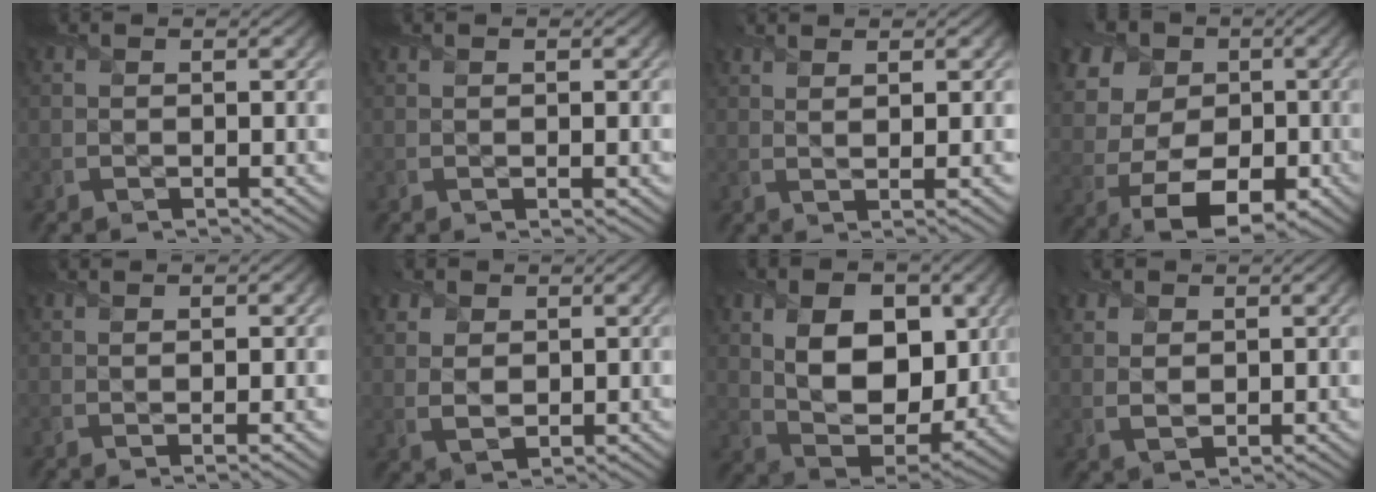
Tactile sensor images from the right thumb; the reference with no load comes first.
{"total": 0.8, "force": [0.2, 0.1, 0.8], "torque": [-0.014, 0.000, 0.004]}
{"total": 3.8, "force": [1.5, 0.4, 3.5], "torque": [-0.055, 0.003, 0.021]}
{"total": 13.3, "force": [1.6, 10.3, 8.2], "torque": [-0.186, 0.011, 0.024]}
{"total": 1.9, "force": [0.6, 0.0, 1.8], "torque": [-0.037, 0.008, 0.007]}
{"total": 3.9, "force": [2.1, 2.5, 2.2], "torque": [-0.059, 0.002, 0.044]}
{"total": 12.4, "force": [3.1, 8.0, 8.9], "torque": [-0.180, -0.008, 0.047]}
{"total": 3.0, "force": [1.8, 1.8, 1.7], "torque": [-0.044, 0.002, 0.040]}